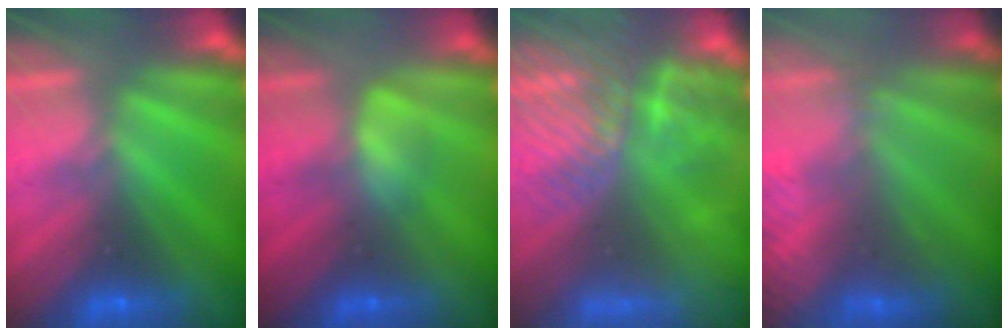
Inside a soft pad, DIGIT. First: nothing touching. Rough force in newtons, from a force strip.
{"total": 2.5}
{"total": 7.6}
{"total": 3.0}